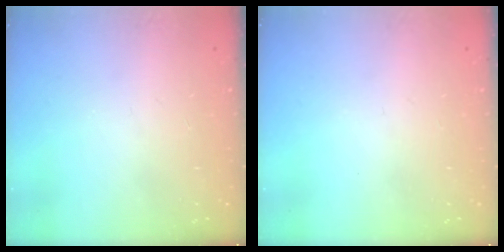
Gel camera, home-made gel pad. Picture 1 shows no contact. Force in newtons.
{"total": 0.0}